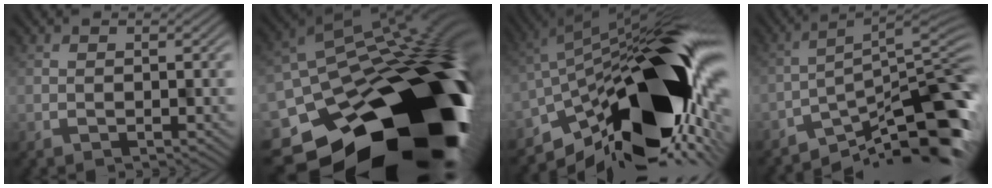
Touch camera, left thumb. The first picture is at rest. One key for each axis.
{"total": 21.5, "fx": -11.1, "fy": 13.9, "fz": 12.1, "tx": -0.148, "ty": -0.064, "tz": -0.135}
{"total": 18.4, "fx": -6.0, "fy": 7.8, "fz": 15.5, "tx": -0.237, "ty": -0.018, "tz": -0.111}
{"total": 11.0, "fx": -7.3, "fy": 2.5, "fz": 7.8, "tx": -0.116, "ty": 0.001, "tz": -0.127}